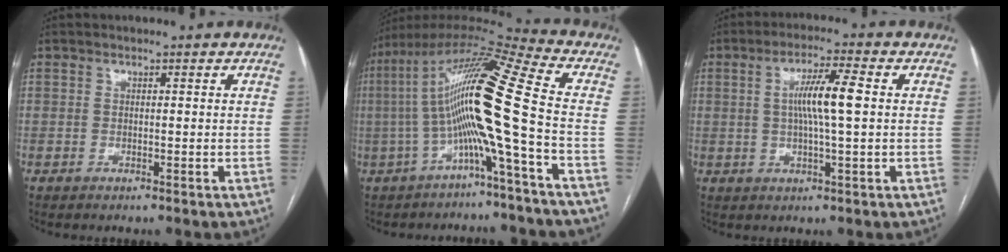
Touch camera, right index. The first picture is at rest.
{"total": 15.8, "force": [-2.6, -1.4, 15.5], "torque": [-0.282, 0.026, -0.063]}
{"total": 7.1, "force": [0.7, 0.1, 7.1], "torque": [-0.130, 0.004, 0.009]}